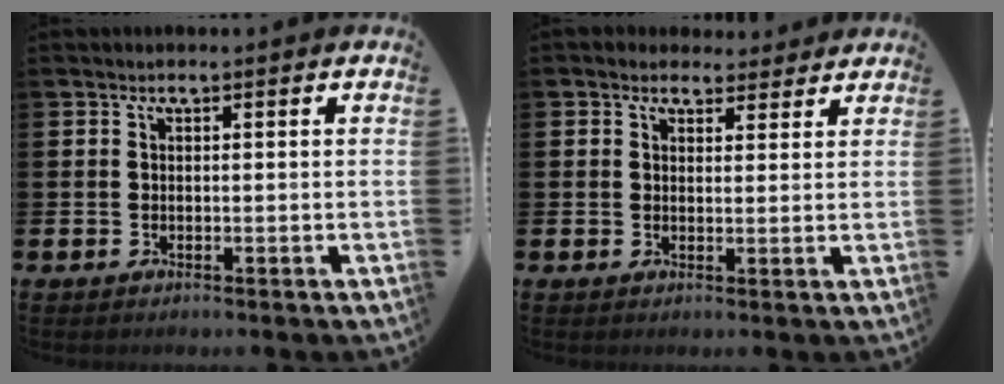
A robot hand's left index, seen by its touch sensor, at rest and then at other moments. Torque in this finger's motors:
{"motor_torque": [1.33, -0.79, 0.15, 0.00]}